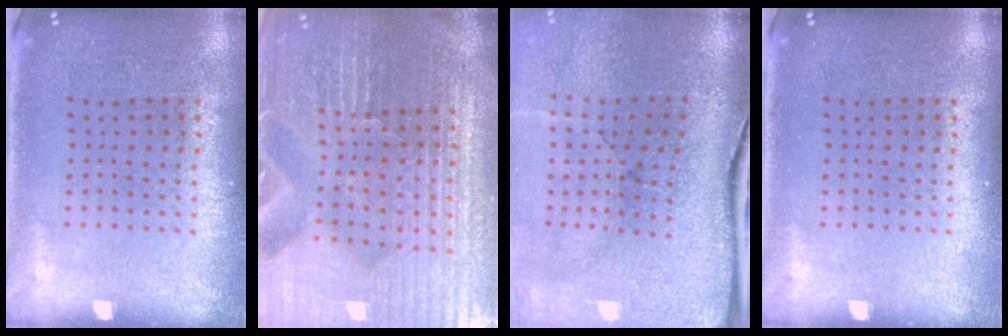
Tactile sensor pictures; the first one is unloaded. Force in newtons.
{"total": 6.3, "press": 5.6, "slide": 2.8}
{"total": 5.3, "press": 4.2, "slide": 3.2}
{"total": 0.0}